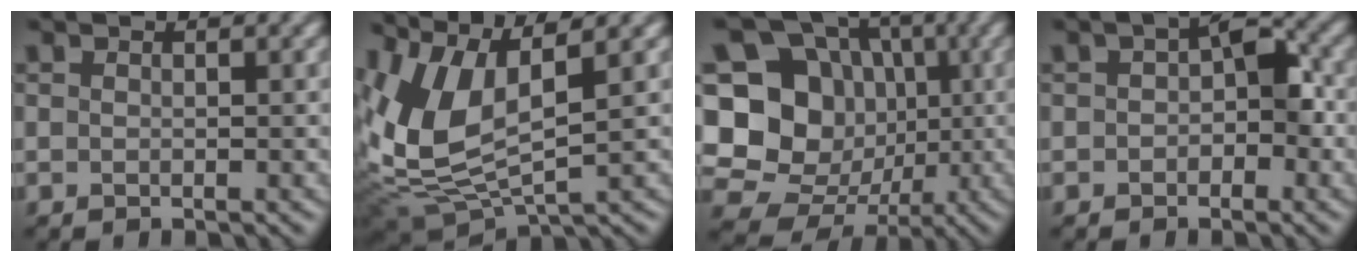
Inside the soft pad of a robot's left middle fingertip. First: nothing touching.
{"total": 8.9, "force": [2.4, 4.0, 7.6], "torque": [-0.179, 0.003, 0.045]}
{"total": 20.7, "force": [-0.8, 19.3, 7.4], "torque": [-0.189, 0.020, -0.041]}
{"total": 3.6, "force": [-0.2, 2.3, 2.8], "torque": [-0.031, 0.009, -0.013]}